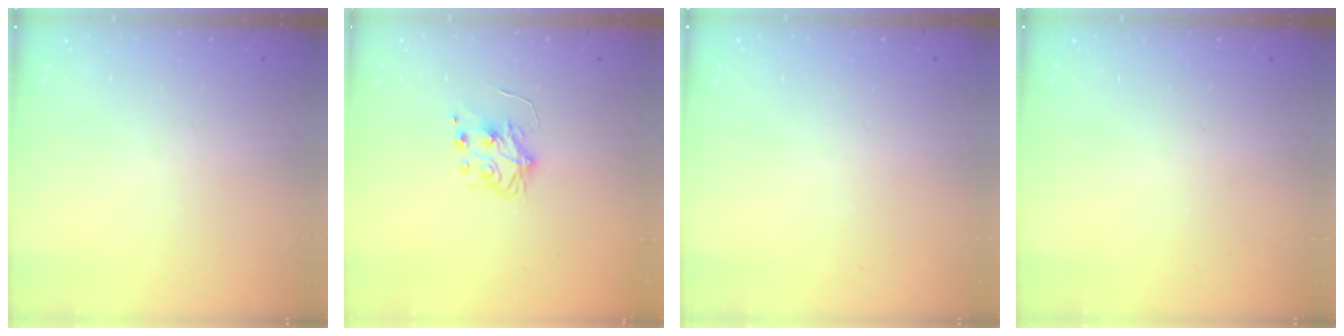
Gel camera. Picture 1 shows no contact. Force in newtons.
{"total": 5.9, "press": 5.9, "slide": 0.6}
{"total": 0.0}
{"total": 0.0}